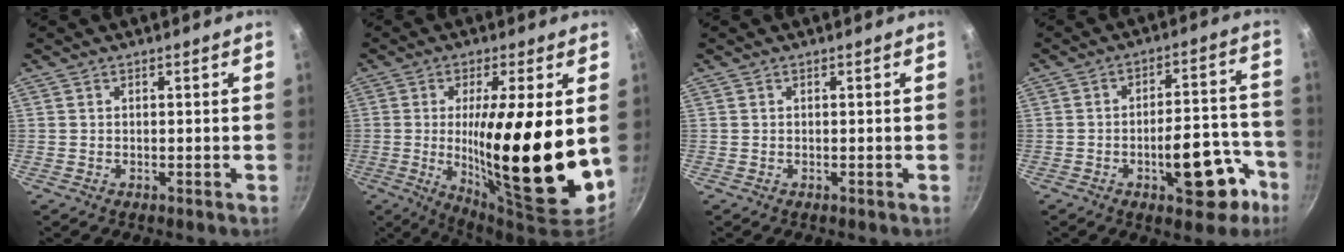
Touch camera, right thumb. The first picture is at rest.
{"total": 21.3, "force": [0.3, 4.3, 20.9], "torque": [-0.333, -0.024, 0.007]}
{"total": 0.0}
{"total": 13.9, "force": [-6.2, 6.3, 10.7], "torque": [-0.097, 0.056, -0.079]}